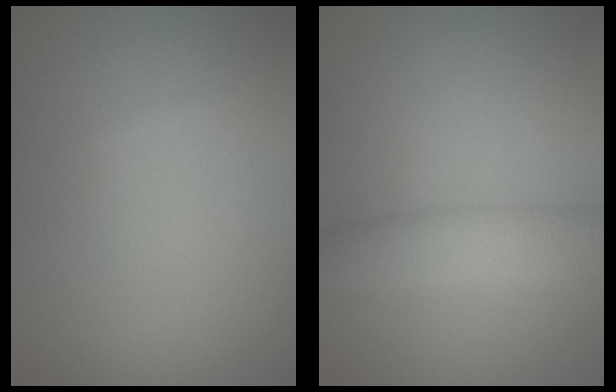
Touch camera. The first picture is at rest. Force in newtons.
{"total": 4.4, "press": 4.4, "slide": 0.1}